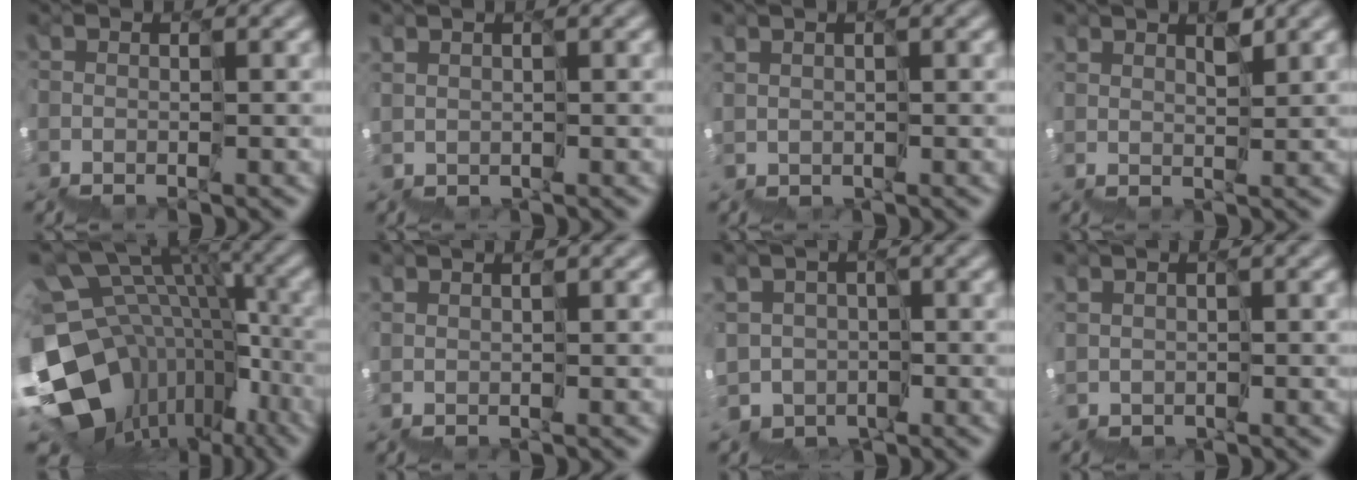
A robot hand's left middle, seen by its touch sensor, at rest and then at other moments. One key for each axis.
{"total": 1.6, "fx": 0.5, "fy": 1.1, "fz": 1.0, "tx": -0.009, "ty": -0.003, "tz": 0.012}
{"total": 1.6, "fx": 0.3, "fy": 1.3, "fz": 0.9, "tx": -0.008, "ty": -0.004, "tz": 0.008}
{"total": 4.8, "fx": 2.3, "fy": 2.6, "fz": 3.3, "tx": -0.048, "ty": 0.007, "tz": 0.046}
{"total": 13.7, "fx": -2.9, "fy": 10.8, "fz": 7.9, "tx": -0.154, "ty": 0.018, "tz": -0.012}
{"total": 1.5, "fx": 0.4, "fy": 0.7, "fz": 1.3, "tx": -0.015, "ty": -0.005, "tz": 0.014}
{"total": 3.1, "fx": 0.2, "fy": 3.0, "fz": -0.4, "tx": 0.027, "ty": 0.024, "tz": -0.004}
{"total": 1.8, "fx": 0.2, "fy": 1.6, "fz": 0.9, "tx": -0.007, "ty": -0.003, "tz": 0.007}